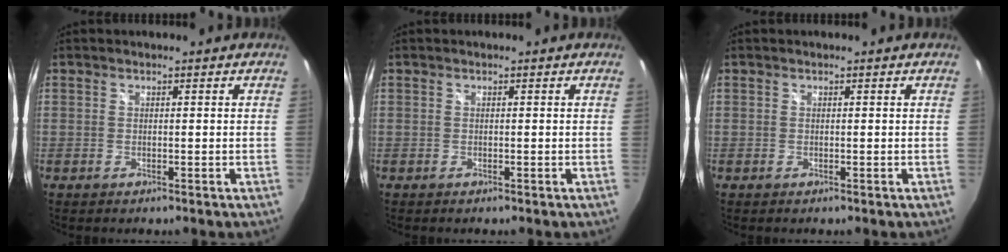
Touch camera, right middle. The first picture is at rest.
{"total": 0.0}
{"total": 0.0}